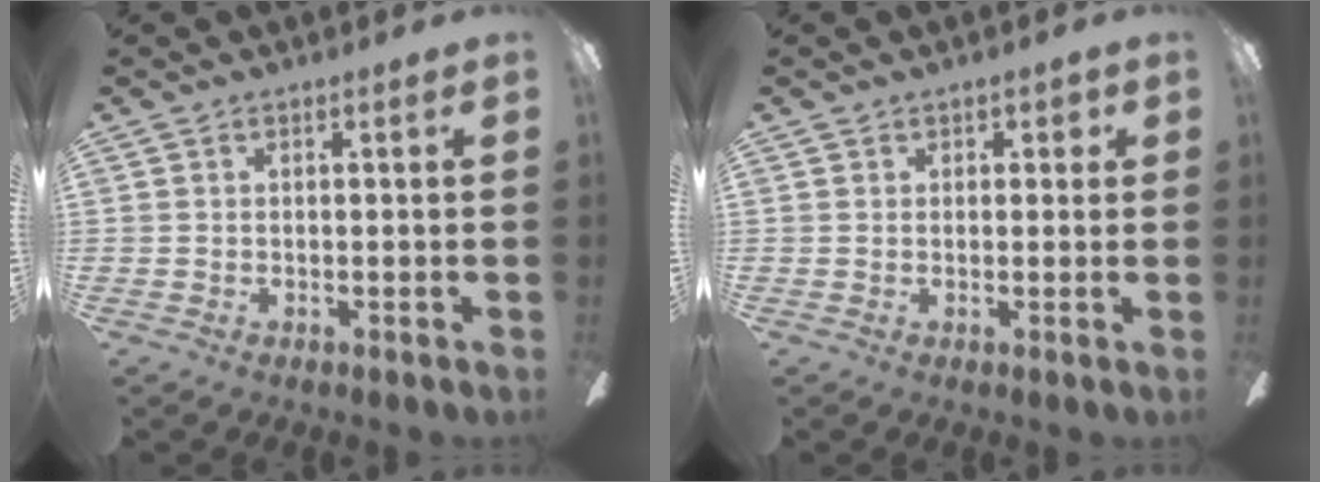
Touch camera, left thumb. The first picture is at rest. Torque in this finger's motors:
{"motor_torque": [0.13, 0.08, -0.29, 0.16, -0.04]}